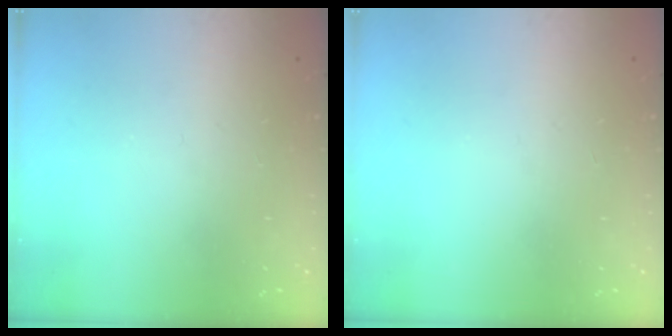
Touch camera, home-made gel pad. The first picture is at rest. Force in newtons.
{"total": 0.0}